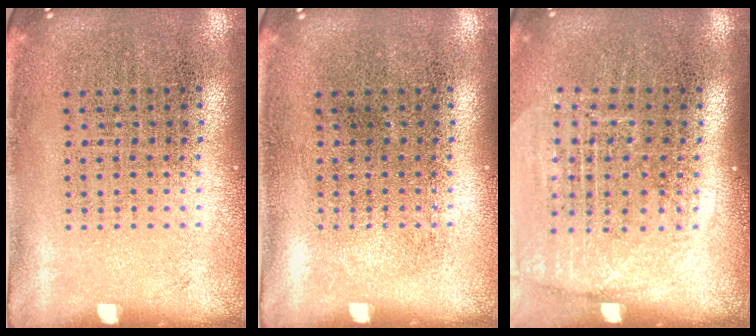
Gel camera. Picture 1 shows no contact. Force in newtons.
{"total": 0.0}
{"total": 1.8, "press": 1.6, "slide": 0.9}